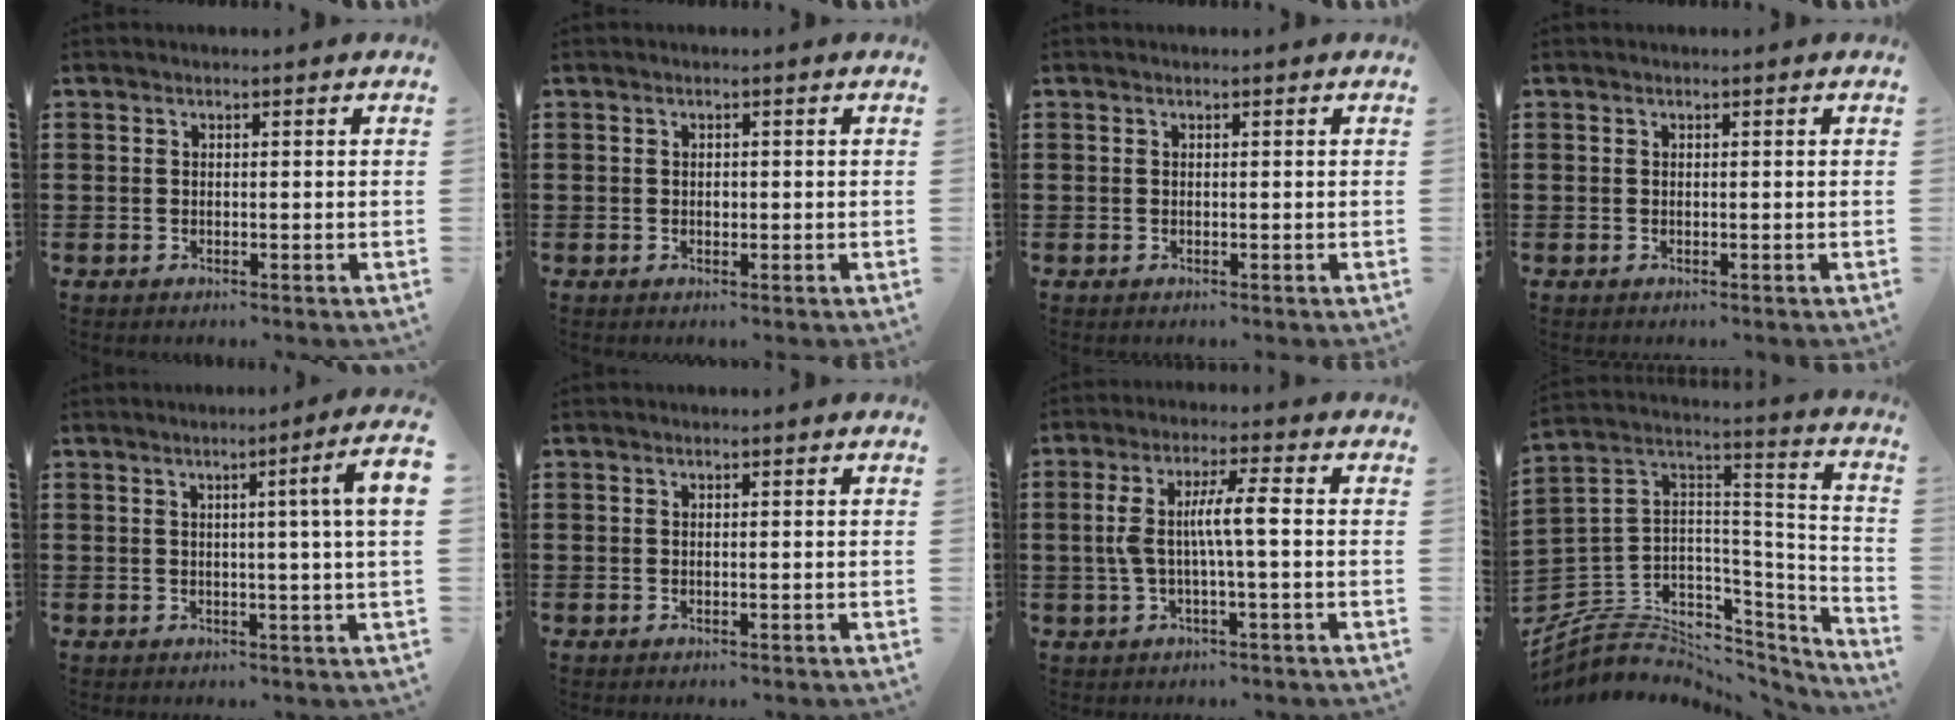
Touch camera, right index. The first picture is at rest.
{"total": 0.6, "force": [0.0, 0.4, 0.4], "torque": [-0.009, 0.000, 0.000]}
{"total": 0.0}
{"total": 0.0}
{"total": 5.1, "force": [0.9, -0.9, 4.9], "torque": [-0.081, -0.012, 0.008]}
{"total": 0.0}
{"total": 6.7, "force": [-0.2, 0.8, 6.7], "torque": [-0.132, -0.001, -0.011]}
{"total": 4.8, "force": [-2.2, 4.2, 1.0], "torque": [-0.054, -0.032, -0.042]}